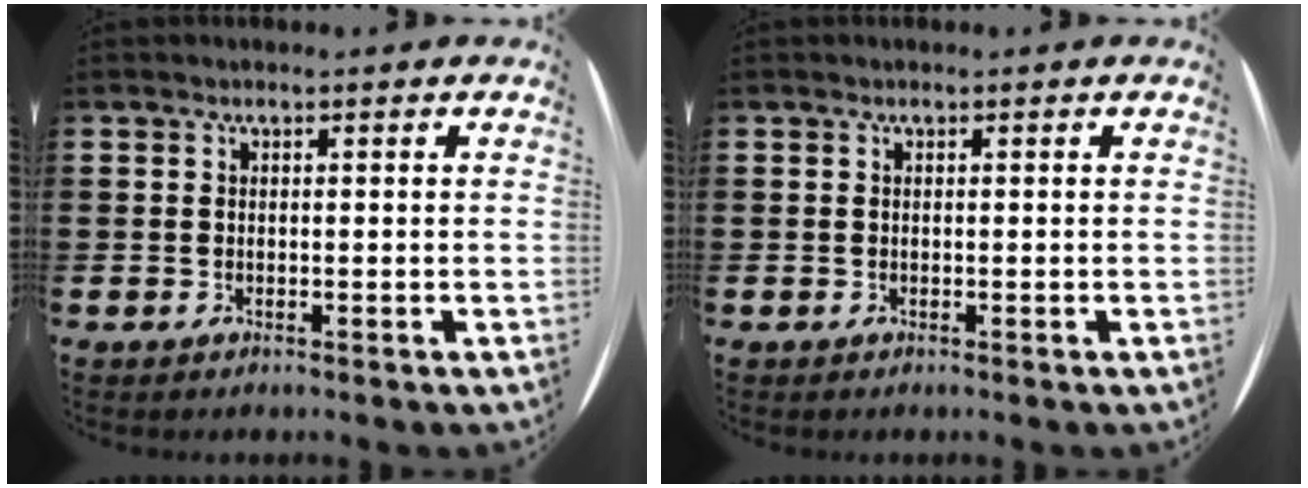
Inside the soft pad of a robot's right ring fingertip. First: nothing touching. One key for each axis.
{"total": 0.0}